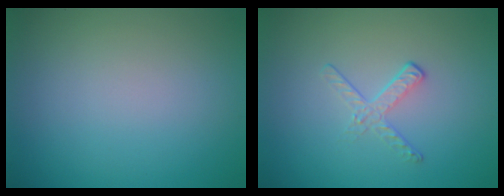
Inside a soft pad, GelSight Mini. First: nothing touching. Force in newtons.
{"total": 1.7, "press": 0.7, "slide": 1.5}